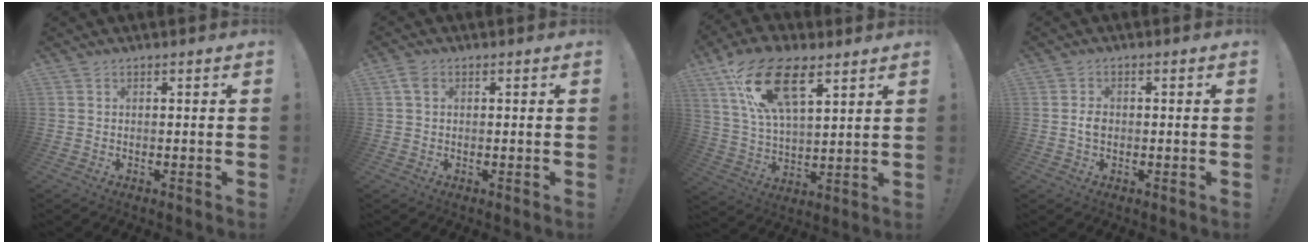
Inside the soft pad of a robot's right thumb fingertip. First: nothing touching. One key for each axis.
{"total": 2.7, "fx": 0.8, "fy": 1.8, "fz": 1.8, "tx": -0.032, "ty": 0.003, "tz": 0.015}
{"total": 18.0, "fx": 9.5, "fy": 8.2, "fz": 12.9, "tx": -0.253, "ty": -0.030, "tz": 0.169}
{"total": 2.7, "fx": -0.5, "fy": 1.8, "fz": 2.0, "tx": -0.028, "ty": 0.004, "tz": -0.009}